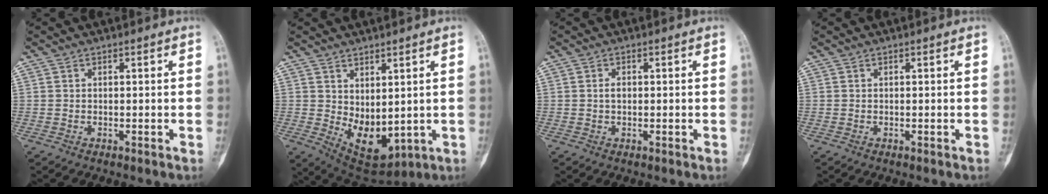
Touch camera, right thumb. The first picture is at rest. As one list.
[{"total": 9.3, "force": [0.1, 5.3, 7.7], "torque": [-0.096, -0.020, 0.031]}, {"total": 1.4, "force": [0.1, 0.9, 1.1], "torque": [-0.015, 0.003, 0.001]}, {"total": 0.0}]